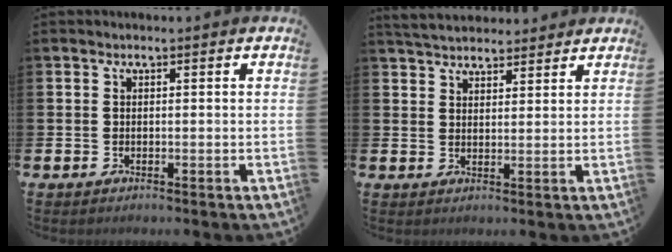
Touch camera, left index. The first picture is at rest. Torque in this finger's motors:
{"motor_torque": [0.07, -1.51, -0.03, 0.03]}